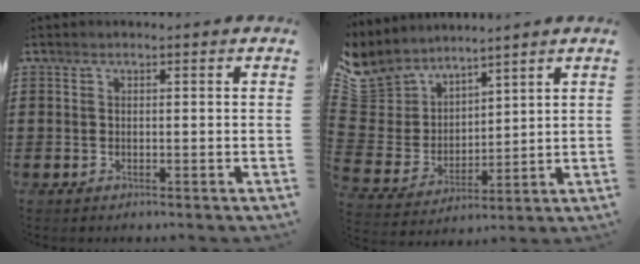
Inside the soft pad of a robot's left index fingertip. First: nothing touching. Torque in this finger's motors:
{"motor_torque": [-0.19, 0.24, -0.04, -0.05]}